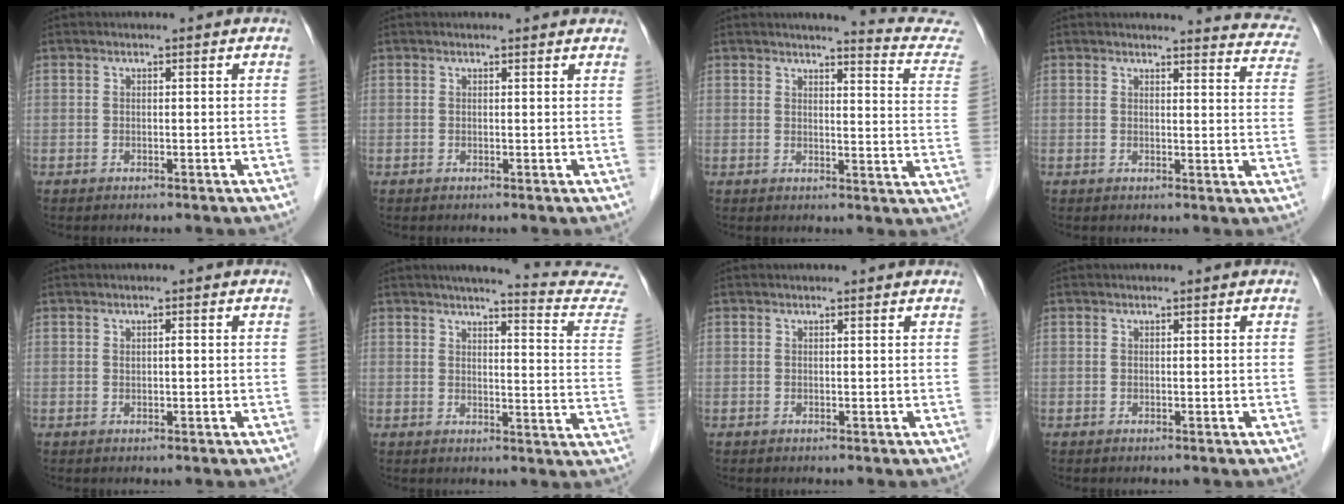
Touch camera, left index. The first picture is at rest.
{"total": 2.9, "force": [2.8, 0.5, 0.6], "torque": [-0.012, 0.005, 0.020]}
{"total": 10.6, "force": [10.2, -0.2, 2.9], "torque": [-0.024, -0.069, 0.091]}
{"total": 12.0, "force": [11.7, 1.6, 2.0], "torque": [0.011, -0.071, 0.088]}
{"total": 0.7, "force": [0.0, 0.2, 0.7], "torque": [-0.012, 0.001, 0.000]}
{"total": 14.7, "force": [13.8, 0.2, 5.1], "torque": [-0.048, -0.074, 0.132]}
{"total": 1.5, "force": [1.4, 0.2, 0.4], "torque": [-0.011, 0.005, 0.011]}
{"total": 0.0}